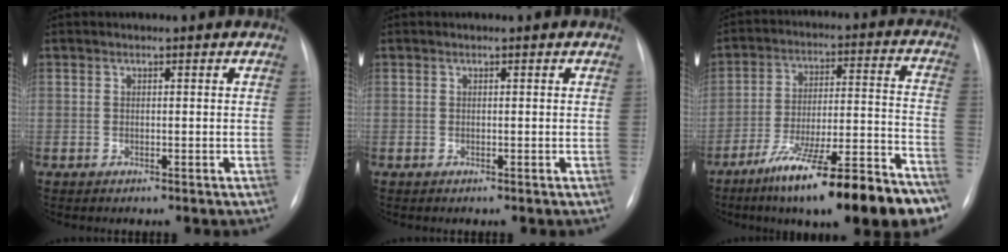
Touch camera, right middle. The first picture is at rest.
{"total": 0.0}
{"total": 22.6, "force": [-16.3, 2.5, 15.5], "torque": [-0.176, 0.011, -0.259]}